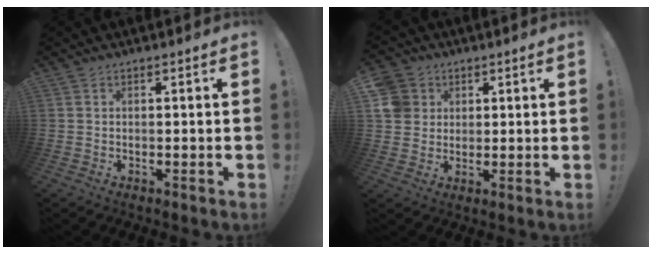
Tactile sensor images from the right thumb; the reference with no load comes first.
{"total": 8.3, "force": [2.5, 7.5, 2.5], "torque": [-0.044, -0.006, 0.054]}